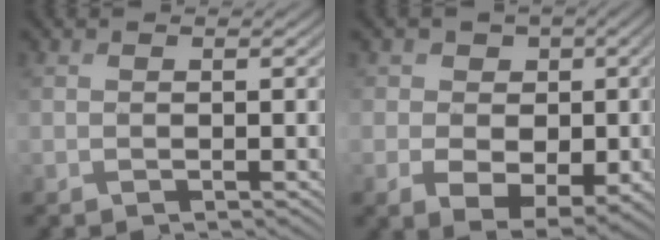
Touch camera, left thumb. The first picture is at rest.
{"total": 5.5, "force": [-0.4, 5.0, 2.3], "torque": [-0.050, -0.017, -0.010]}